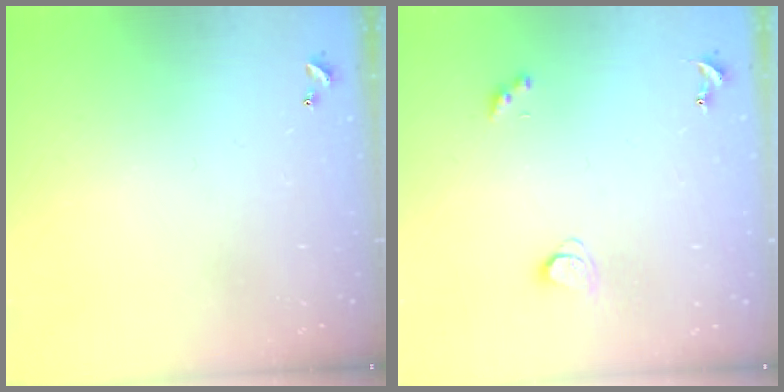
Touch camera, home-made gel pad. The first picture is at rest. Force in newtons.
{"total": 1.7, "press": 1.7, "slide": 0.3}